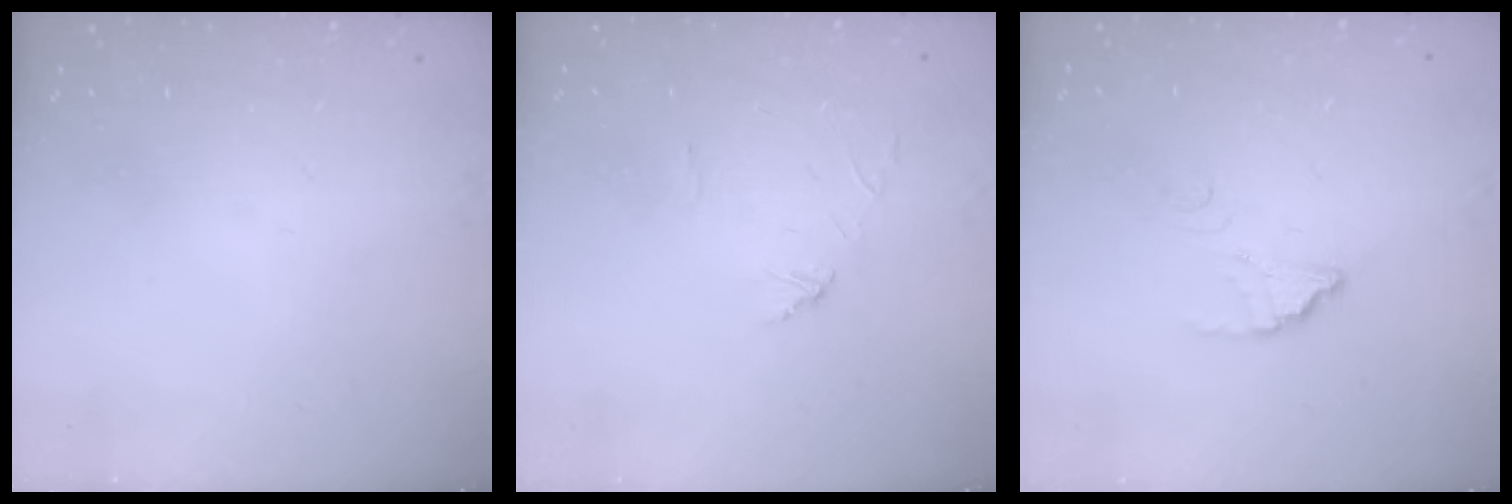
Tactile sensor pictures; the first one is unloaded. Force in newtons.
{"total": 2.7, "press": 2.7, "slide": 0.2}
{"total": 3.1, "press": 3.1, "slide": 0.2}